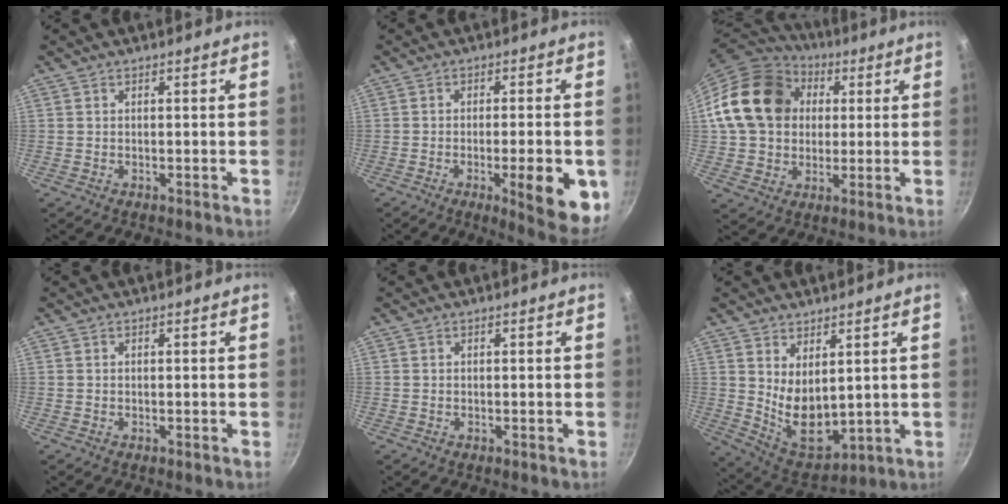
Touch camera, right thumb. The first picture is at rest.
{"total": 12.2, "force": [-3.5, 3.2, 11.2], "torque": [-0.130, 0.003, -0.043]}
{"total": 19.5, "force": [3.9, 15.6, 11.0], "torque": [-0.169, 0.025, 0.063]}
{"total": 0.0}
{"total": 0.0}
{"total": 9.8, "force": [3.1, 5.2, 7.6], "torque": [-0.109, -0.047, 0.080]}